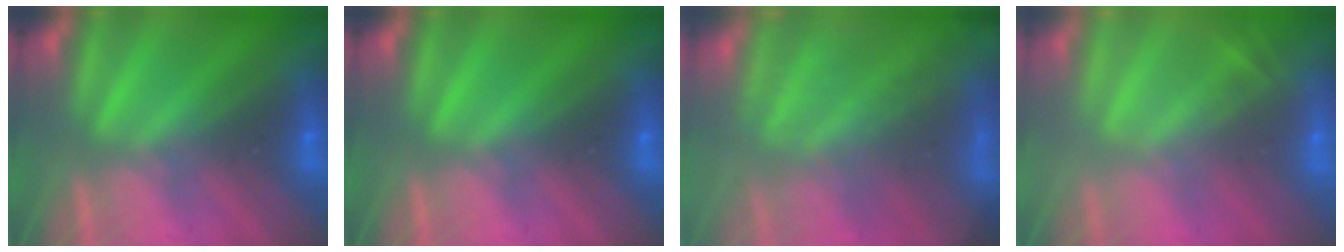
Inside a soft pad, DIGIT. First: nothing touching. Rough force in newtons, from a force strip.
{"total": 0.0}
{"total": 7.8}
{"total": 2.0}